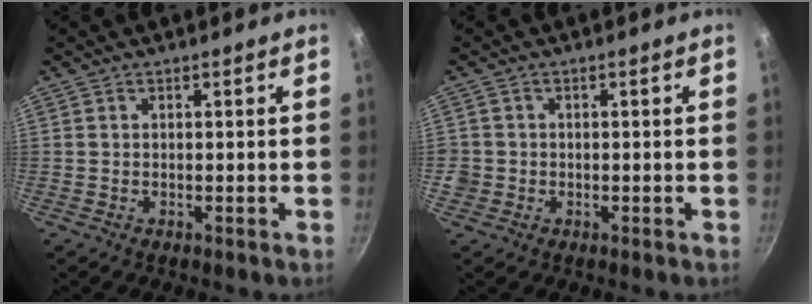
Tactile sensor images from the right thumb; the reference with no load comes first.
{"total": 2.5, "force": [-0.6, 2.3, 0.5], "torque": [-0.002, 0.009, -0.010]}